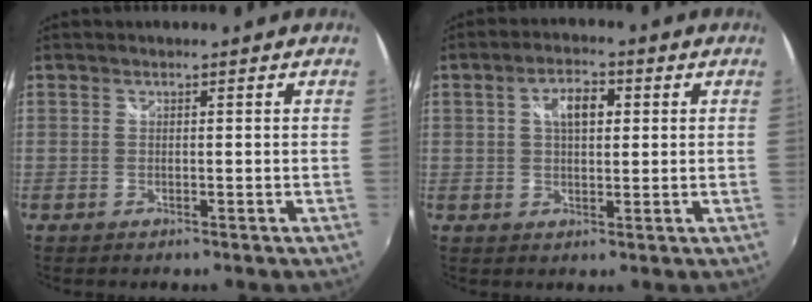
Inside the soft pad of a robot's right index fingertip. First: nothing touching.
{"total": 5.6, "force": [1.4, 2.9, 4.6], "torque": [-0.078, 0.015, 0.023]}